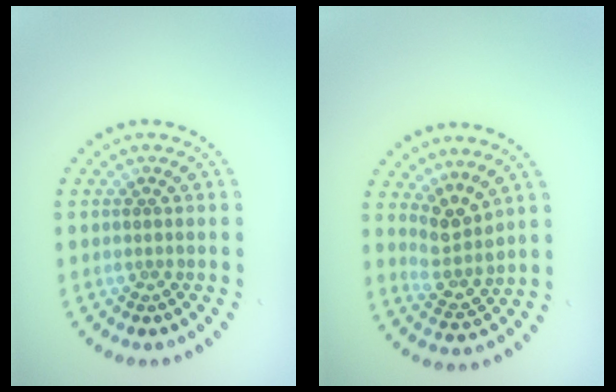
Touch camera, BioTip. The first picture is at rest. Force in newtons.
{"total": 3.0, "press": 2.3, "slide": 1.9}